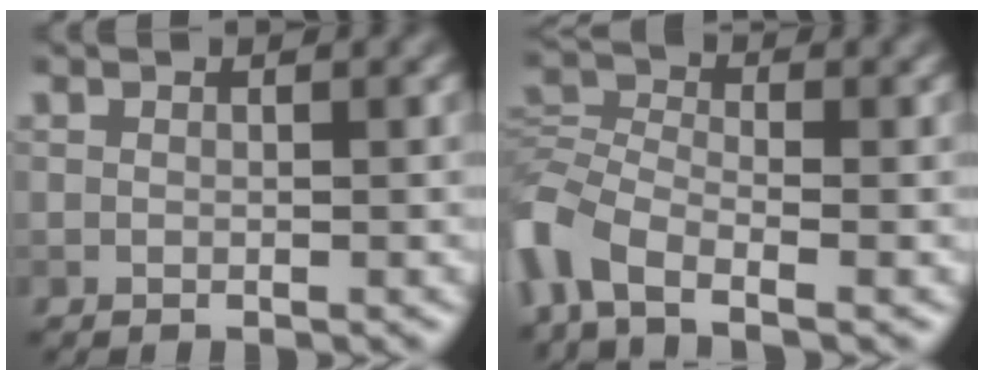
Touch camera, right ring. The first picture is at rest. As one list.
[{"total": 6.9, "force": [-3.7, 3.4, 4.6], "torque": [-0.103, -0.002, -0.091]}]